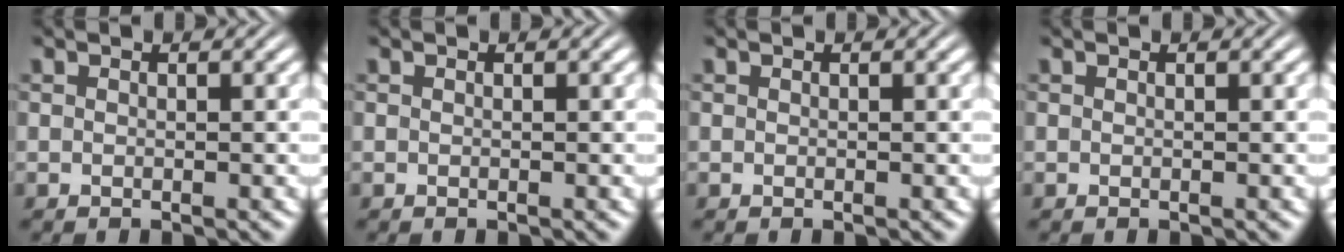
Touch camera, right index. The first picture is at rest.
{"total": 0.0}
{"total": 0.0}
{"total": 0.0}